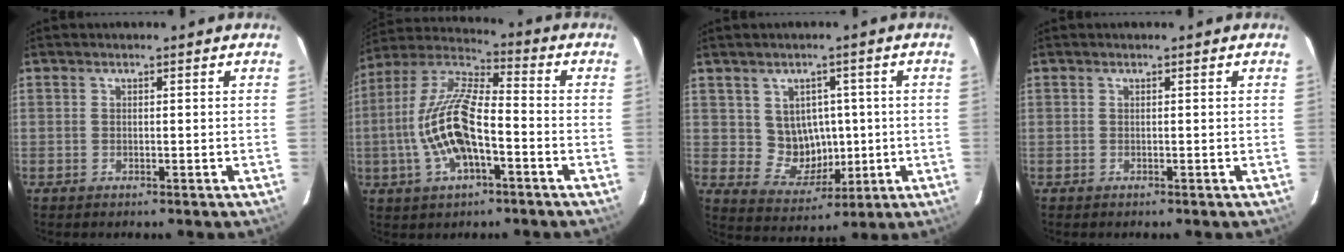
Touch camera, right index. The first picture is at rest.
{"total": 15.7, "force": [-4.3, 5.8, 13.9], "torque": [-0.285, 0.001, -0.083]}
{"total": 7.7, "force": [0.7, 7.2, 2.6], "torque": [-0.054, 0.006, 0.030]}
{"total": 0.0}